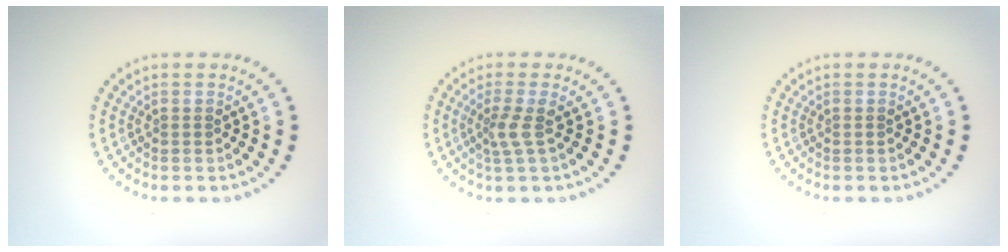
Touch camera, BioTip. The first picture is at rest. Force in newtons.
{"total": 1.9, "press": 1.4, "slide": 1.3}
{"total": 0.0}